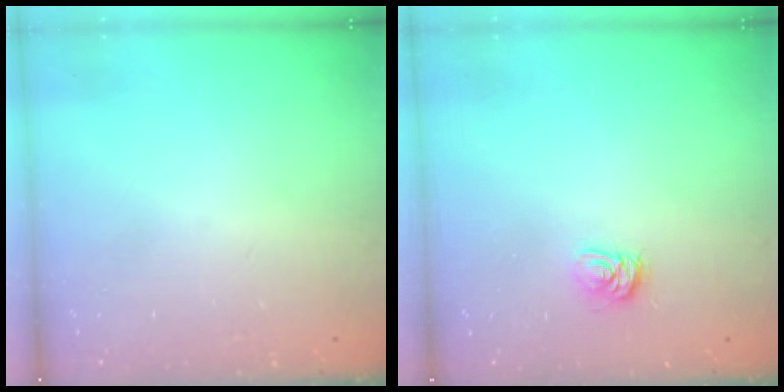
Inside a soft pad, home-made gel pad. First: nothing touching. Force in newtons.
{"total": 4.3, "press": 4.3, "slide": 0.6}